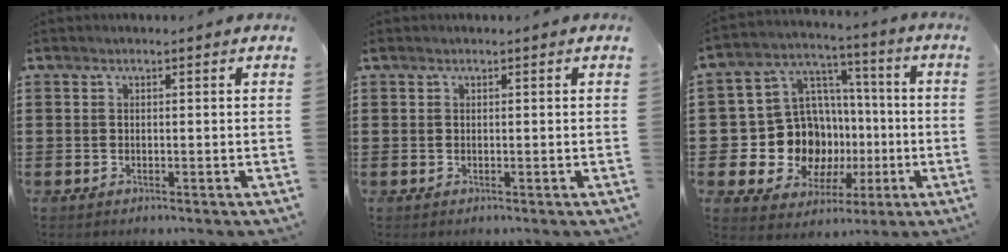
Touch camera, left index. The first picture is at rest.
{"total": 0.0}
{"total": 13.1, "force": [-2.2, 11.9, 4.9], "torque": [-0.133, 0.000, -0.028]}